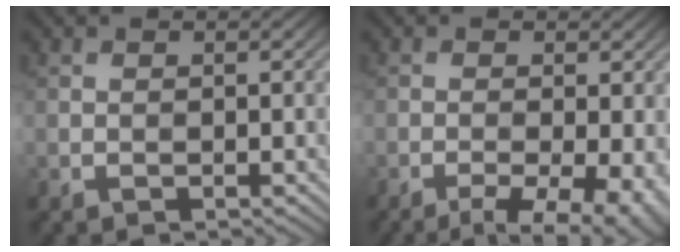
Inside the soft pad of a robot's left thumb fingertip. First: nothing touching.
{"total": 7.2, "force": [-3.6, 2.2, 5.9], "torque": [-0.087, -0.009, -0.049]}